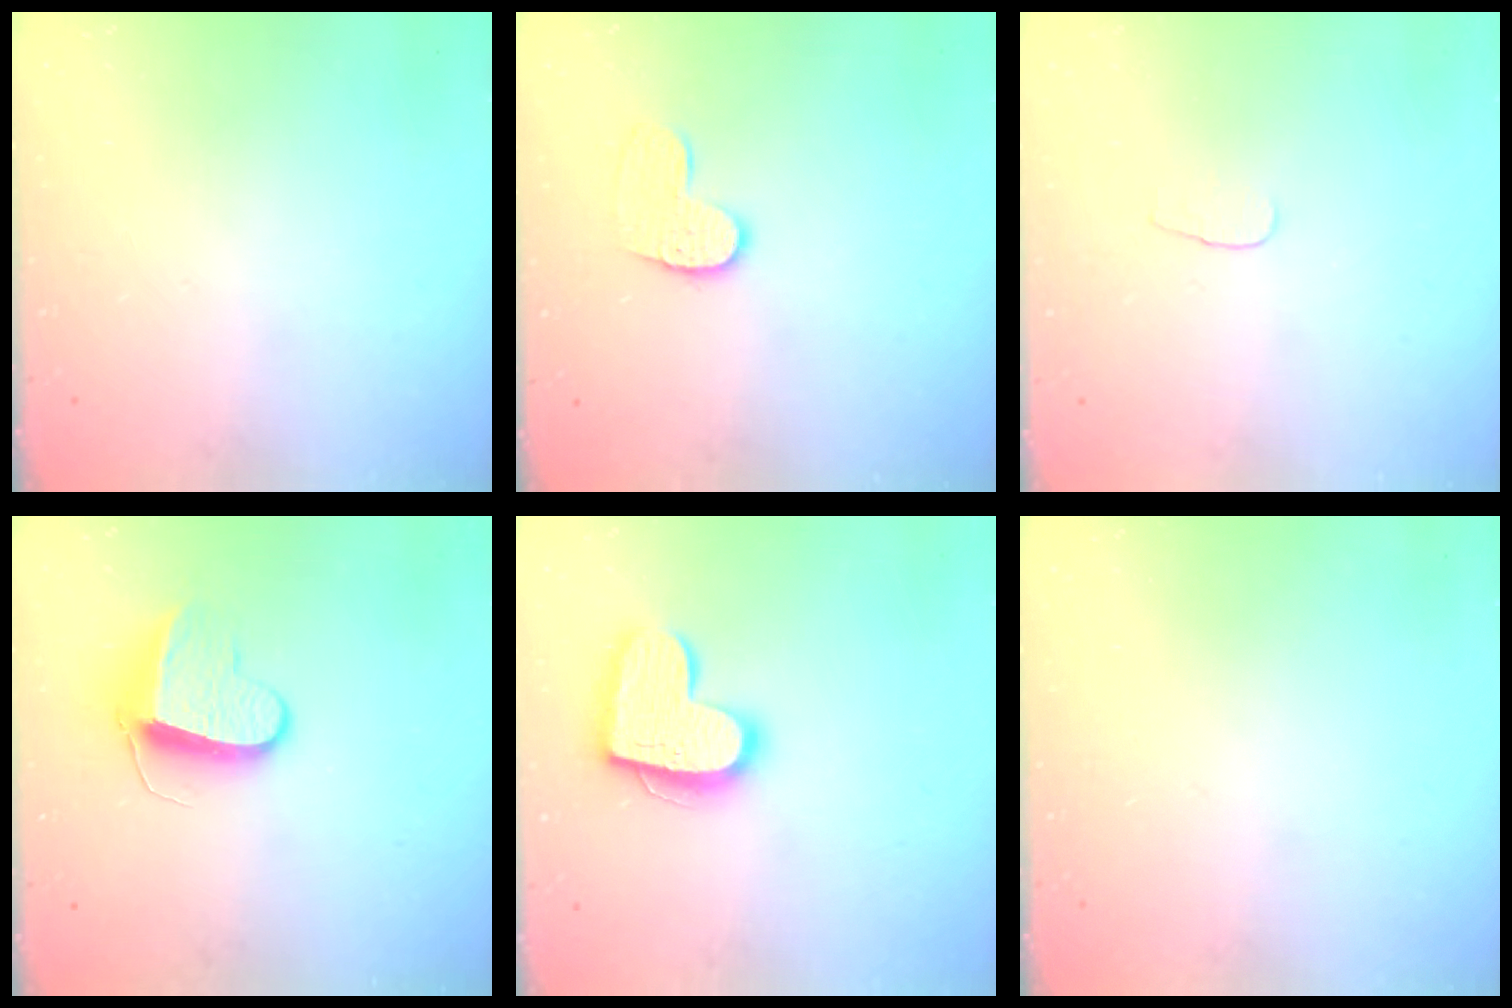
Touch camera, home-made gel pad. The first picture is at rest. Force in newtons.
{"total": 8.3, "press": 8.3, "slide": 0.4}
{"total": 2.8, "press": 2.8, "slide": 0.3}
{"total": 10.3, "press": 10.2, "slide": 0.9}
{"total": 16.1, "press": 16.1, "slide": 0.9}
{"total": 0.0}